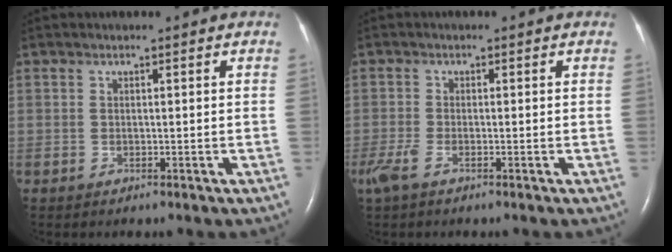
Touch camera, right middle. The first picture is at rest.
{"total": 2.8, "force": [-1.8, 0.7, 2.1], "torque": [-0.059, -0.007, -0.038]}